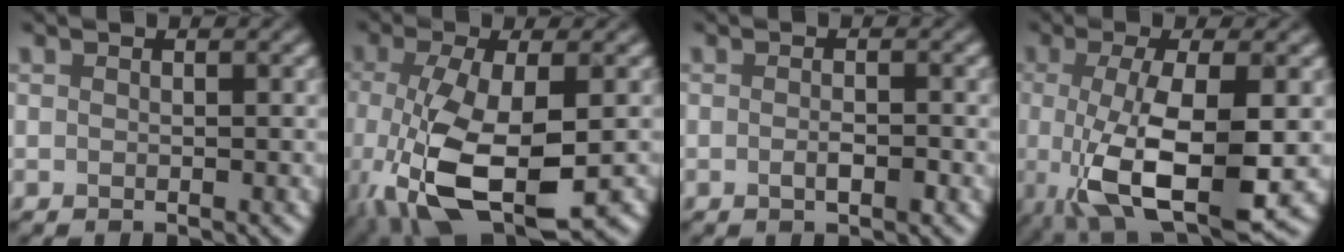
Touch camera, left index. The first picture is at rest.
{"total": 9.6, "force": [-3.0, 3.9, 8.2], "torque": [-0.186, -0.028, -0.046]}
{"total": 1.4, "force": [-0.6, 0.3, 1.2], "torque": [-0.025, -0.001, -0.010]}
{"total": 9.0, "force": [-1.7, 2.8, 8.4], "torque": [-0.162, -0.018, -0.021]}